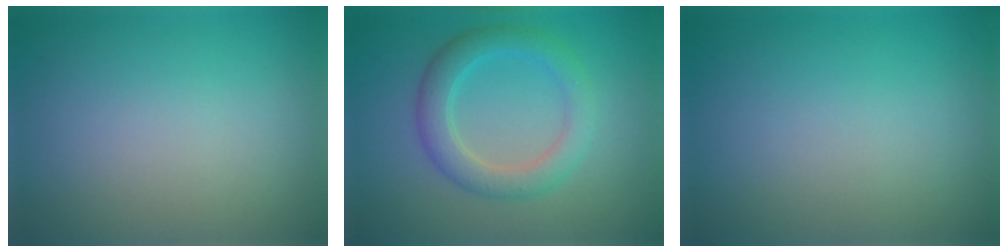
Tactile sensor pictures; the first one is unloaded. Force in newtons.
{"total": 3.7, "press": 3.7, "slide": 0.1}
{"total": 0.0}